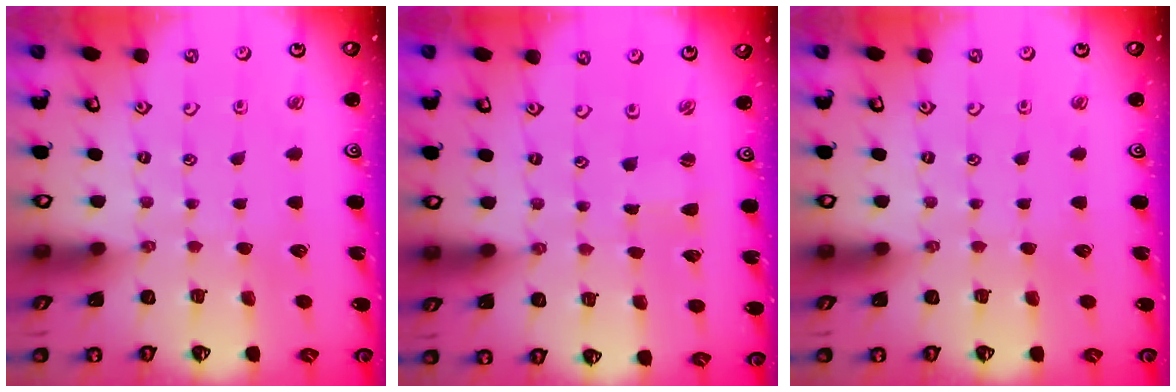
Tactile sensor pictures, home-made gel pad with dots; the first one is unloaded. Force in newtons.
{"total": 1.0, "press": 0.9, "slide": 0.1}
{"total": 0.0}